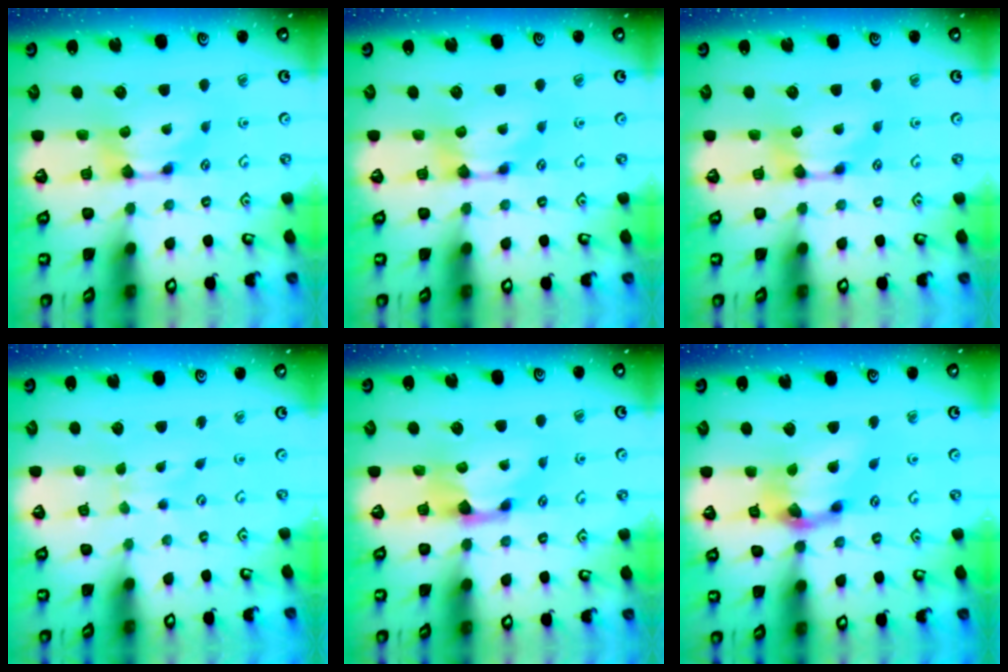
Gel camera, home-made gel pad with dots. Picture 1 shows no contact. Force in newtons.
{"total": 0.0}
{"total": 0.0}
{"total": 2.4, "press": 2.3, "slide": 0.4}
{"total": 1.1, "press": 0.1, "slide": 1.1}
{"total": 6.5, "press": 6.1, "slide": 2.2}